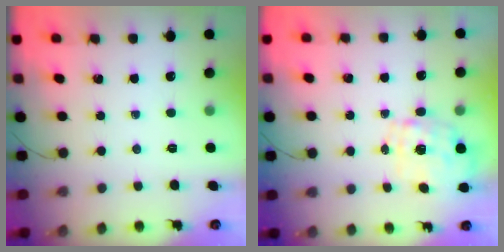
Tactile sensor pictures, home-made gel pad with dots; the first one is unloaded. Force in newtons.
{"total": 9.7, "press": 9.6, "slide": 1.4}